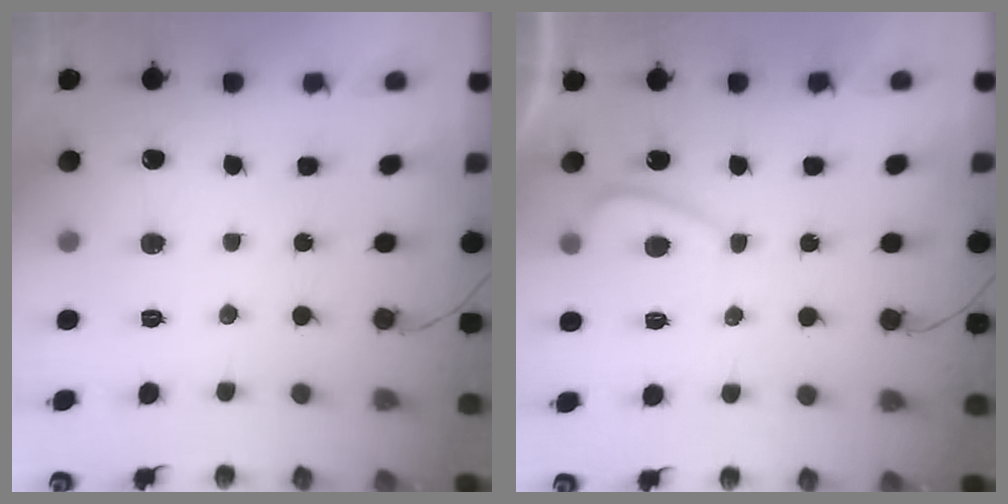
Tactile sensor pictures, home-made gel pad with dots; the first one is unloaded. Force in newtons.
{"total": 1.8, "press": 1.7, "slide": 0.6}